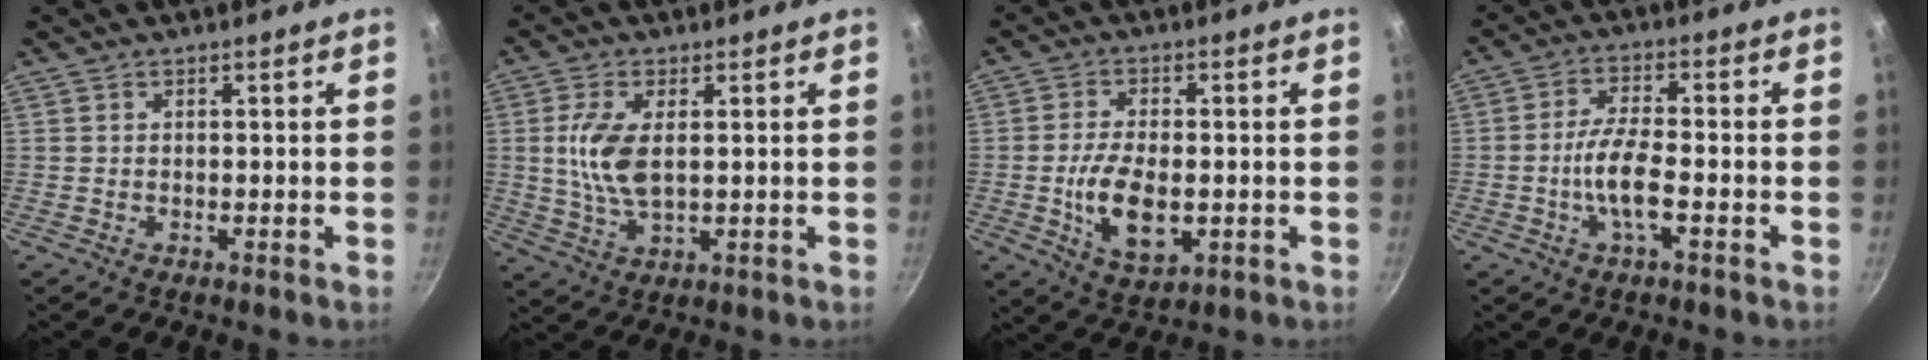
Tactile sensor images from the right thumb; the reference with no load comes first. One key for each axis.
{"total": 8.4, "fx": 1.0, "fy": 4.1, "fz": 7.3, "tx": -0.163, "ty": -0.008, "tz": 0.023}
{"total": 9.9, "fx": -1.6, "fy": 5.1, "fz": 8.3, "tx": -0.143, "ty": -0.004, "tz": -0.021}
{"total": 7.3, "fx": -2.0, "fy": 2.2, "fz": 6.6, "tx": -0.135, "ty": 0.018, "tz": -0.039}